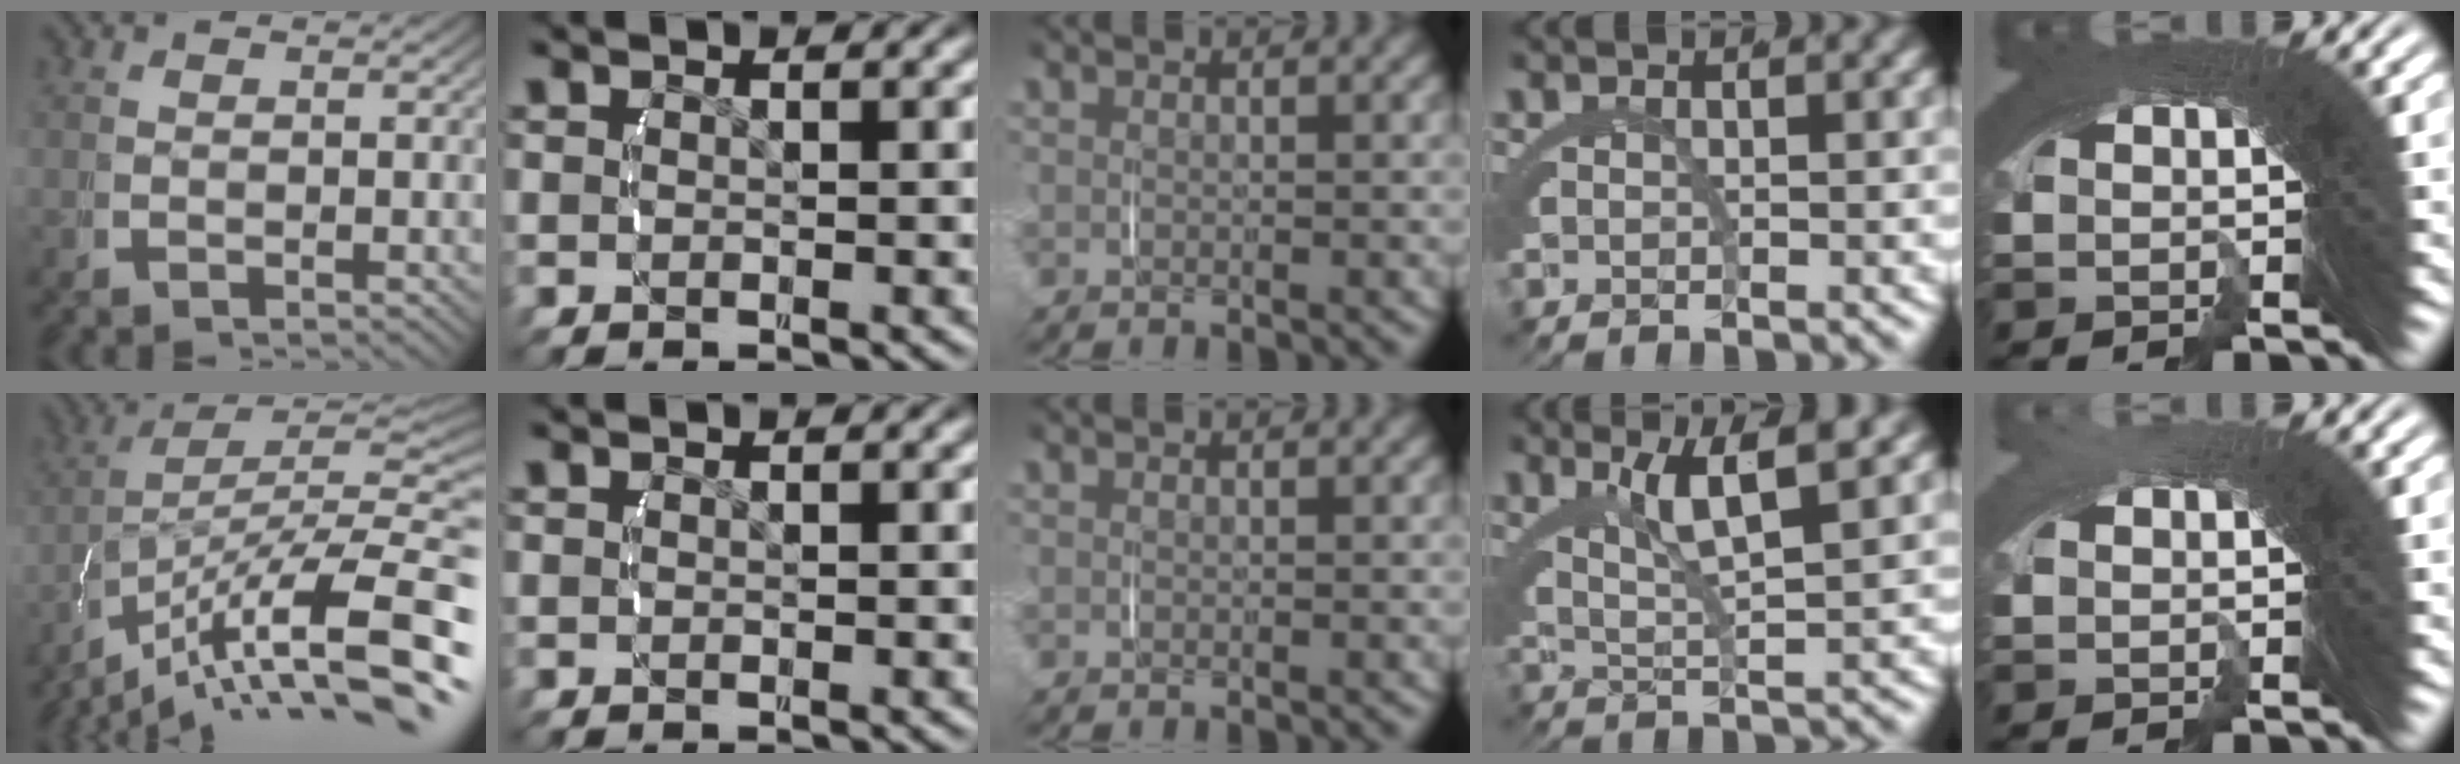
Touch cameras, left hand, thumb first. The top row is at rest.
{"thumb": {"total": 13.7, "force": [-5.8, 7.4, 9.9], "torque": [-0.163, -0.042, -0.071]}, "ring": {"total": 4.2, "force": [2.2, 0.2, 3.5], "torque": [-0.056, 0.004, 0.041]}, "little": {"total": 0.9, "force": [-0.4, -0.5, -0.7], "torque": [0.010, 0.004, -0.006]}}